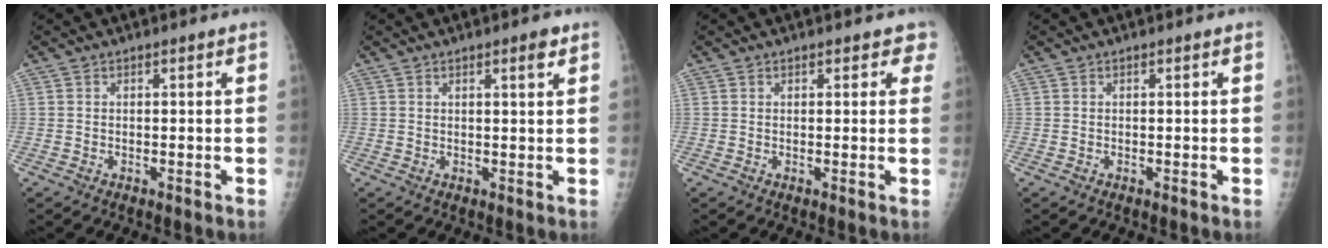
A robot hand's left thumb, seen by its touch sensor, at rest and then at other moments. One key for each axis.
{"total": 2.4, "fx": 1.4, "fy": 0.3, "fz": 1.9, "tx": -0.025, "ty": -0.007, "tz": 0.019}
{"total": 2.4, "fx": 1.7, "fy": 1.3, "fz": 1.0, "tx": 0.022, "ty": -0.002, "tz": 0.012}
{"total": 0.0}